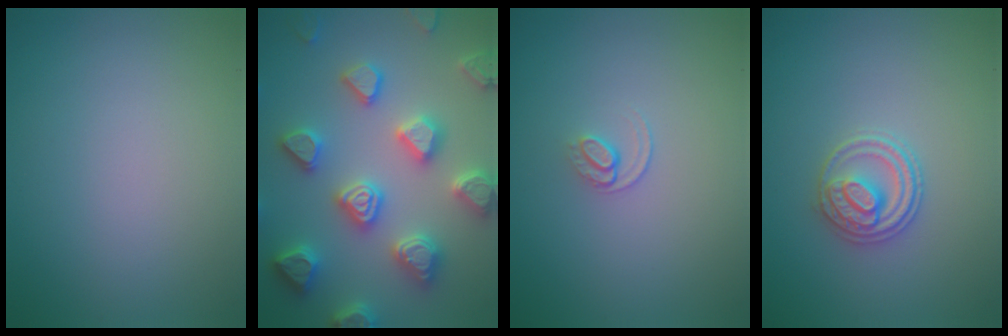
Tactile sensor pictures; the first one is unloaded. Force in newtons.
{"total": 7.3, "press": 7.1, "slide": 1.7}
{"total": 1.0, "press": 0.6, "slide": 0.8}
{"total": 2.8, "press": 2.7, "slide": 0.6}